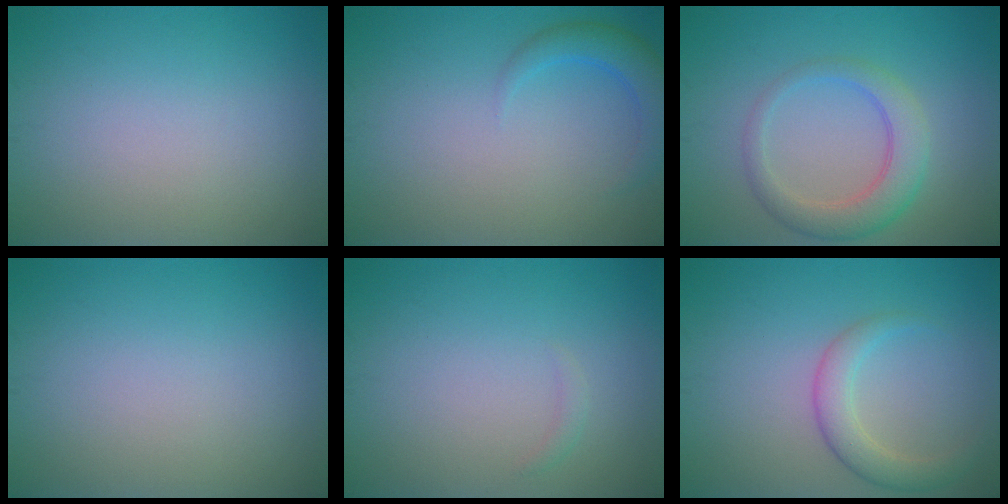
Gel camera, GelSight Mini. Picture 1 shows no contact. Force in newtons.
{"total": 2.8, "press": 2.8, "slide": 0.2}
{"total": 4.0, "press": 4.0, "slide": 0.1}
{"total": 0.0}
{"total": 0.7, "press": 0.7, "slide": 0.0}
{"total": 2.9, "press": 2.9, "slide": 0.2}